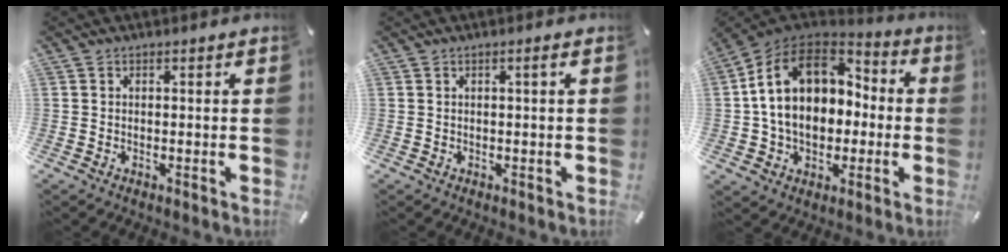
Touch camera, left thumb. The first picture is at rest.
{"total": 1.2, "force": [0.2, 0.0, 1.1], "torque": [-0.019, 0.000, 0.003]}
{"total": 17.9, "force": [1.8, 14.1, 10.8], "torque": [-0.207, 0.005, 0.032]}